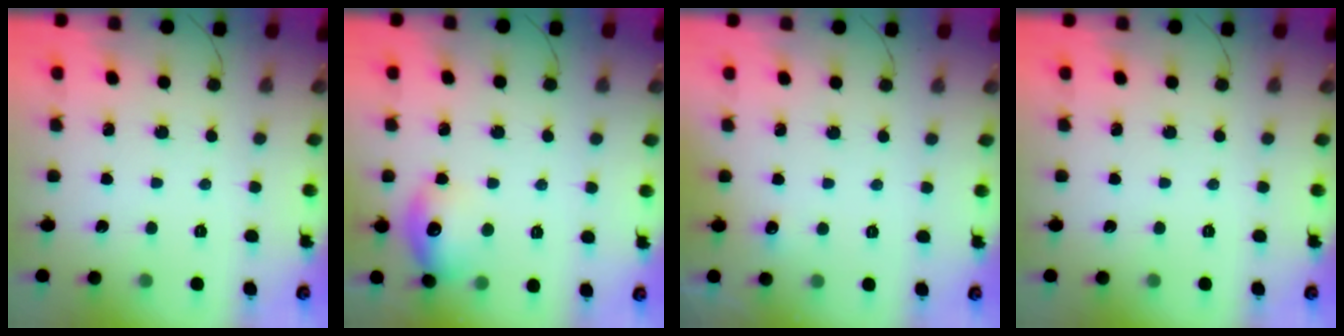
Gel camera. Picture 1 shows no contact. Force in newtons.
{"total": 12.5, "press": 12.4, "slide": 1.0}
{"total": 3.7, "press": 3.5, "slide": 1.2}
{"total": 0.0}